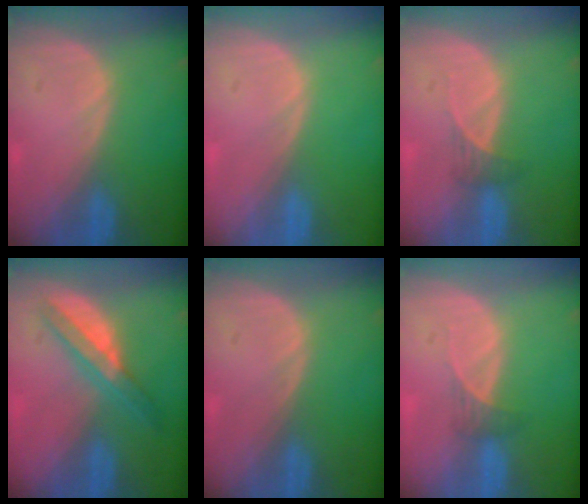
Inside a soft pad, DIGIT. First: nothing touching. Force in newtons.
{"total": 0.0}
{"total": 1.8, "press": 1.6, "slide": 0.8}
{"total": 5.7, "press": 5.3, "slide": 2.0}
{"total": 0.0}
{"total": 1.8, "press": 1.6, "slide": 0.8}